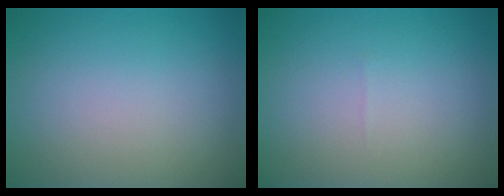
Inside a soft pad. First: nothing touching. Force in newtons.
{"total": 0.0}